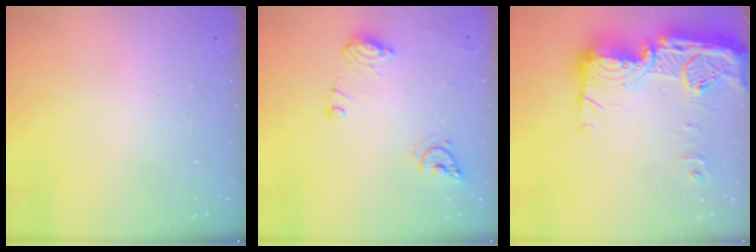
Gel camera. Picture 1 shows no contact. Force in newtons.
{"total": 10.3, "press": 10.2, "slide": 1.1}
{"total": 23.2, "press": 23.1, "slide": 2.1}